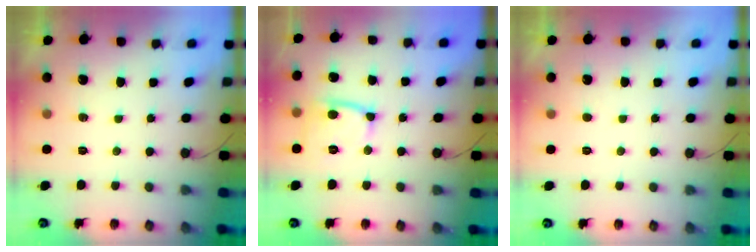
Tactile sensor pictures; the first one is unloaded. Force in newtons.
{"total": 11.6, "press": 11.5, "slide": 1.3}
{"total": 1.7, "press": 1.6, "slide": 0.2}